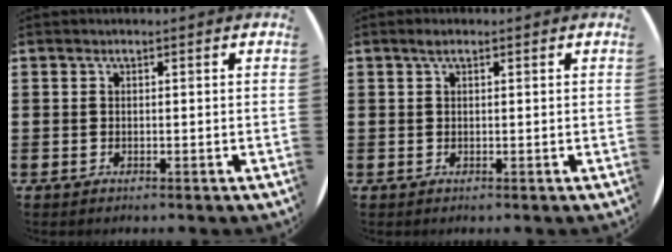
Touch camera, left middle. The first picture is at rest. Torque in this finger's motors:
{"motor_torque": [0.25, -0.34, 0.01, 0.00]}